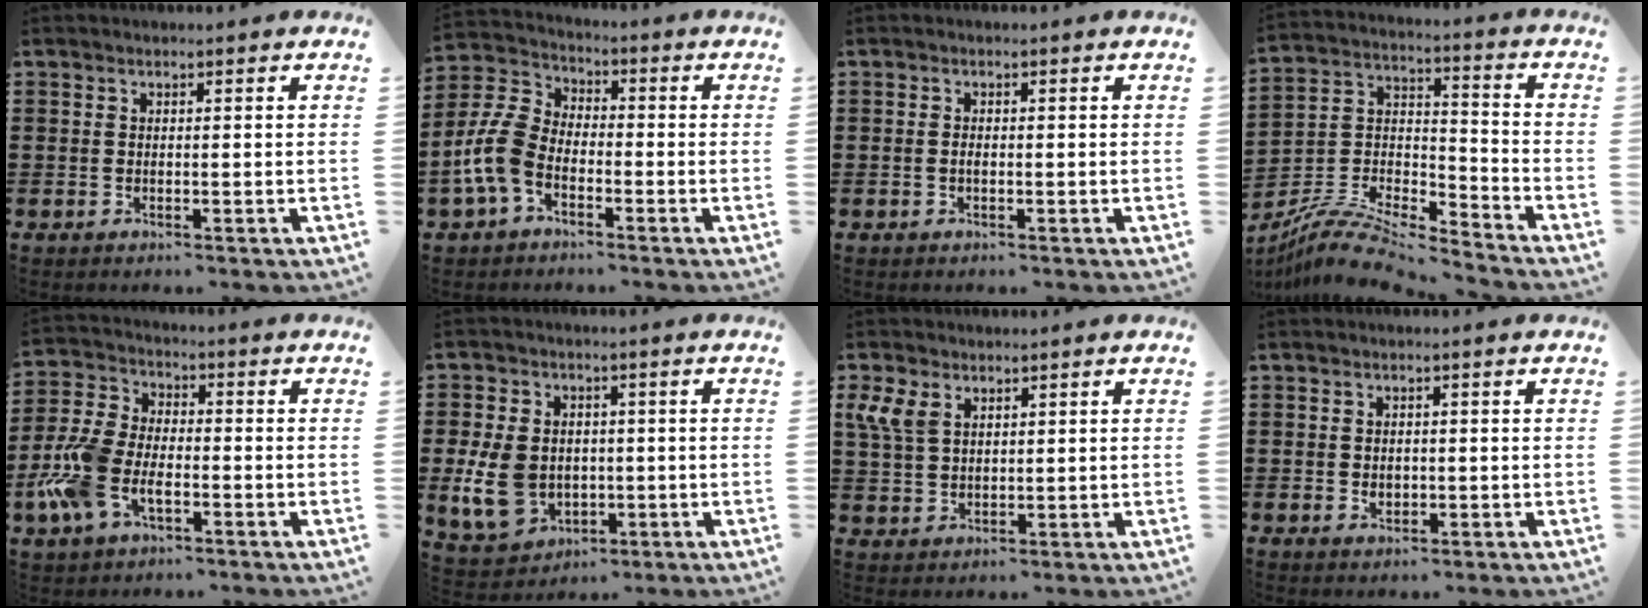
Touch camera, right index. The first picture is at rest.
{"total": 7.5, "force": [-3.4, 4.4, 5.1], "torque": [-0.148, -0.005, -0.076]}
{"total": 0.6, "force": [-0.2, 0.2, 0.6], "torque": [-0.012, -0.002, -0.003]}
{"total": 9.7, "force": [-8.7, 1.9, 3.9], "torque": [-0.080, 0.012, -0.174]}
{"total": 8.7, "force": [-3.6, 4.9, 6.2], "torque": [-0.168, -0.005, -0.073]}
{"total": 9.4, "force": [-1.2, 7.4, 5.7], "torque": [-0.150, 0.013, -0.023]}
{"total": 5.0, "force": [2.4, 3.2, 2.9], "torque": [-0.078, 0.006, 0.044]}
{"total": 1.3, "force": [0.0, 1.1, 0.7], "torque": [-0.015, 0.007, -0.001]}